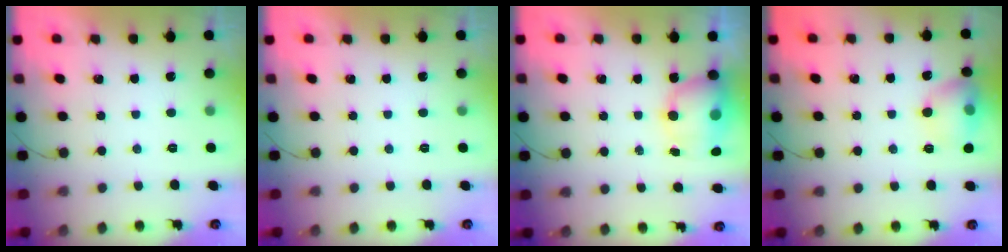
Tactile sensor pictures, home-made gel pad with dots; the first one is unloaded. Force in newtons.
{"total": 0.0}
{"total": 12.7, "press": 10.7, "slide": 6.9}
{"total": 11.2, "press": 11.0, "slide": 1.6}